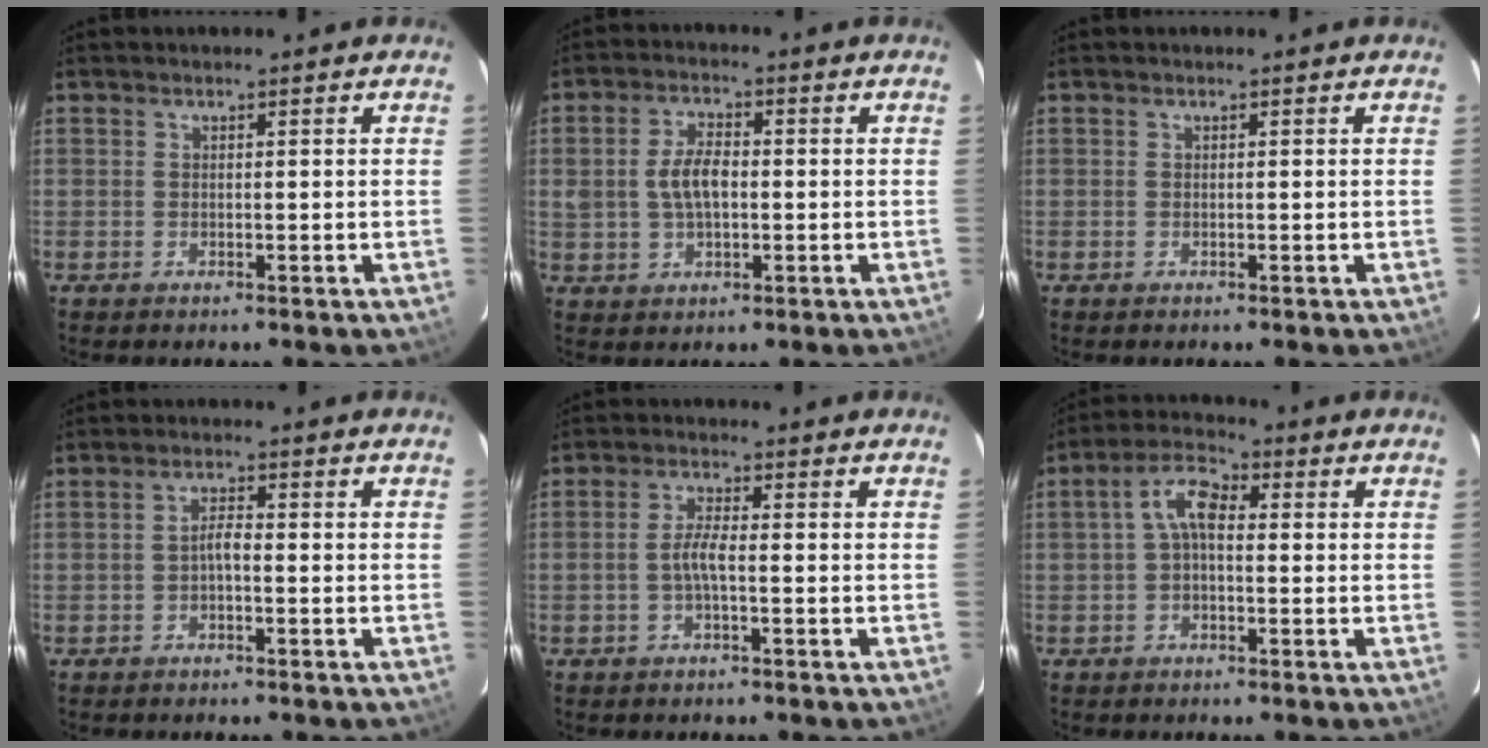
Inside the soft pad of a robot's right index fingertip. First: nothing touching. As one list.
[{"total": 6.1, "force": [-0.1, 3.5, 5.1], "torque": [-0.099, 0.008, 0.004]}, {"total": 0.0}, {"total": 1.8, "force": [-0.7, 0.5, 1.6], "torque": [-0.031, 0.007, -0.015]}, {"total": 3.0, "force": [-0.9, 0.3, 2.8], "torque": [-0.059, 0.005, -0.017]}, {"total": 5.5, "force": [0.1, 2.9, 4.7], "torque": [-0.094, 0.022, 0.001]}]